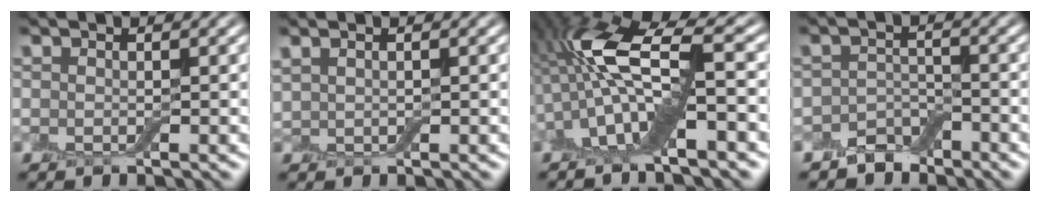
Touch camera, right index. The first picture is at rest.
{"total": 0.9, "force": [0.8, 0.4, 0.2], "torque": [-0.002, -0.001, 0.017]}
{"total": 9.4, "force": [-0.4, 3.5, 8.8], "torque": [-0.166, 0.021, -0.020]}
{"total": 2.8, "force": [-2.6, 1.1, -0.3], "torque": [0.013, 0.007, -0.046]}